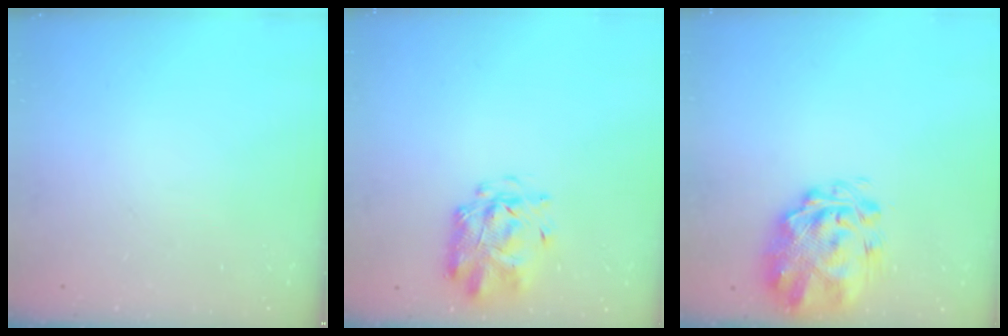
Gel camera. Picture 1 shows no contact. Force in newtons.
{"total": 2.9, "press": 2.8, "slide": 0.7}
{"total": 3.3, "press": 2.9, "slide": 1.5}